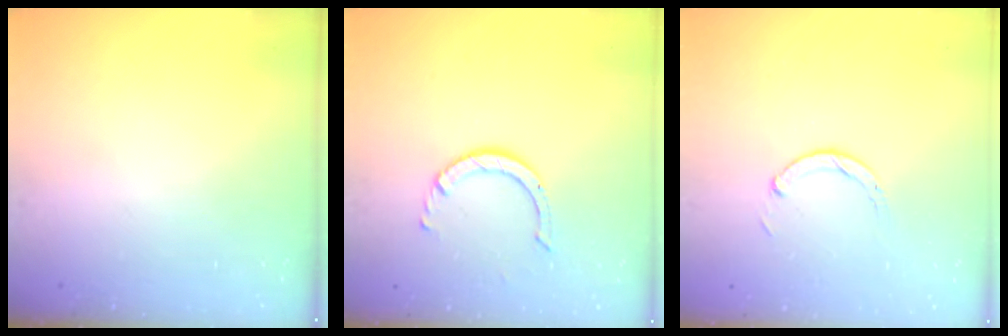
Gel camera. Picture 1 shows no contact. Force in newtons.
{"total": 3.9, "press": 3.9, "slide": 0.3}
{"total": 2.9, "press": 2.9, "slide": 0.4}